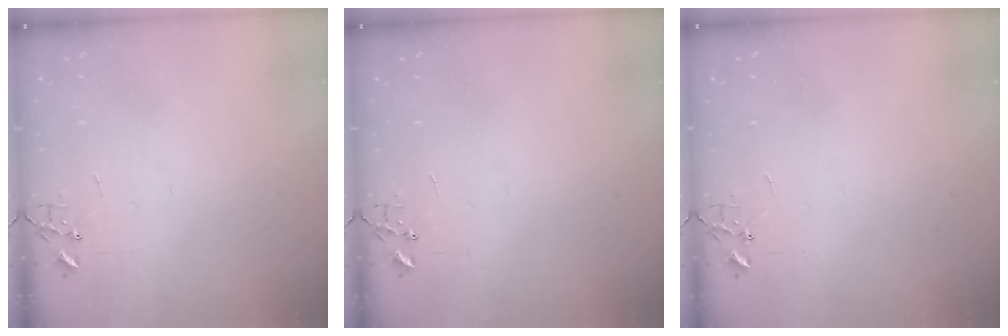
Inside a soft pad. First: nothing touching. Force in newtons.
{"total": 0.0}
{"total": 0.0}